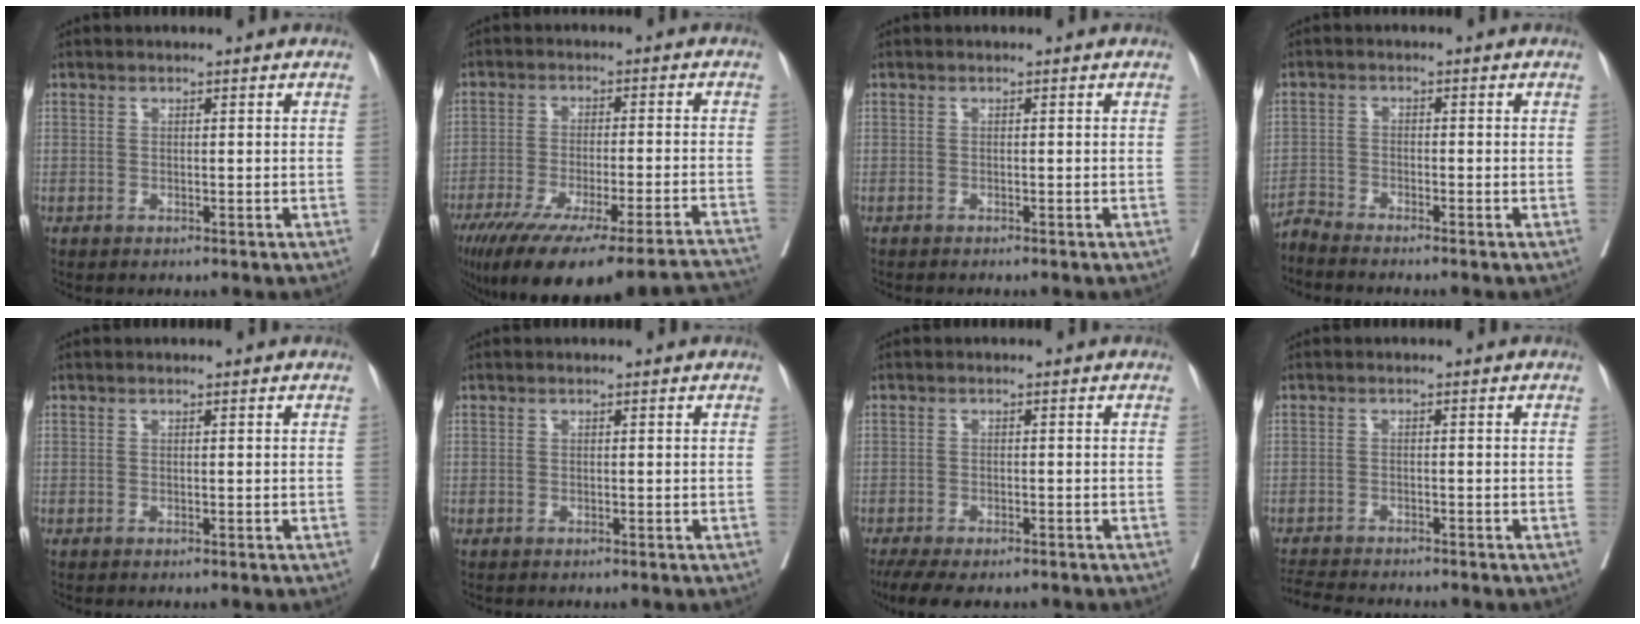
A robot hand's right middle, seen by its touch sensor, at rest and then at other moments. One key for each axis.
{"total": 27.8, "fx": -23.9, "fy": 1.8, "fz": 14.2, "tx": -0.167, "ty": -0.051, "tz": -0.324}
{"total": 0.7, "fx": -0.7, "fy": 0.0, "fz": 0.1, "tx": -0.009, "ty": -0.004, "tz": -0.017}
{"total": 3.2, "fx": -3.0, "fy": -0.9, "fz": -0.4, "tx": 0.007, "ty": -0.019, "tz": -0.062}
{"total": 0.0}
{"total": 0.0}
{"total": 7.8, "fx": -6.1, "fy": 2.8, "fz": 4.0, "tx": -0.063, "ty": -0.010, "tz": -0.092}
{"total": 6.1, "fx": -5.9, "fy": 0.4, "fz": 1.7, "tx": -0.028, "ty": -0.016, "tz": -0.099}